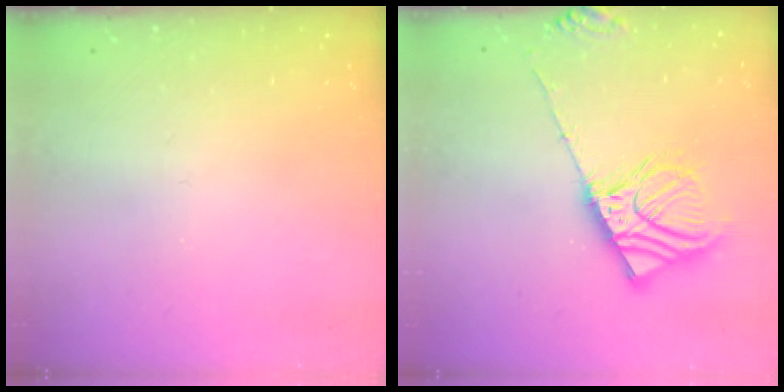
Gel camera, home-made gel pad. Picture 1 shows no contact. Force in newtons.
{"total": 13.0, "press": 12.7, "slide": 2.6}